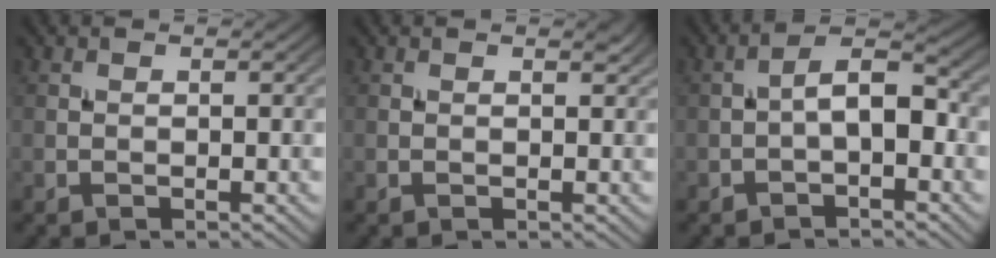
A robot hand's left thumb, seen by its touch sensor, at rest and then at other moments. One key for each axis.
{"total": 0.5, "fx": 0.4, "fy": 0.0, "fz": 0.4, "tx": -0.004, "ty": -0.002, "tz": 0.007}
{"total": 4.1, "fx": -1.1, "fy": 1.6, "fz": 3.6, "tx": -0.057, "ty": 0.017, "tz": -0.028}